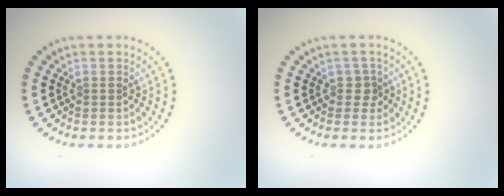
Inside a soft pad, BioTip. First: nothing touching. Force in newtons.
{"total": 1.3, "press": 1.0, "slide": 0.7}